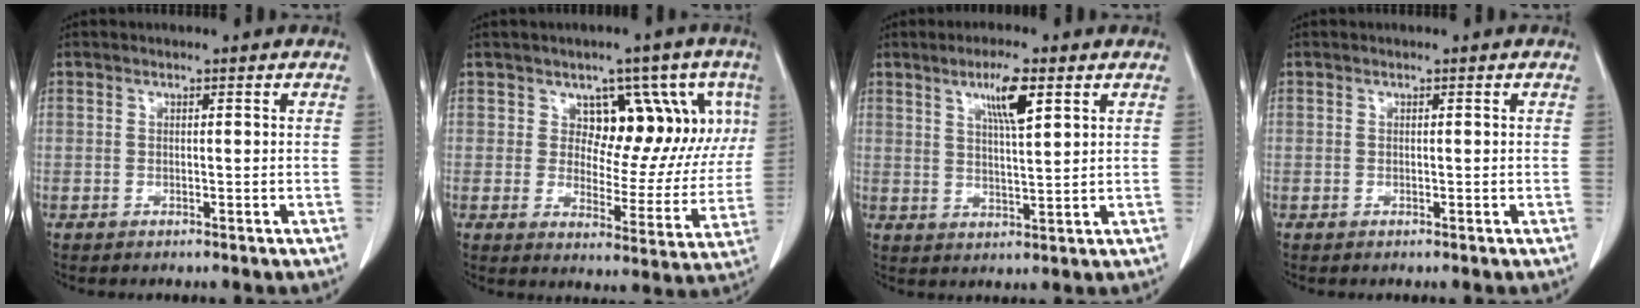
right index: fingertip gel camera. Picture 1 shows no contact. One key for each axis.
{"total": 11.4, "fx": 4.6, "fy": 6.9, "fz": 7.9, "tx": -0.077, "ty": 0.023, "tz": 0.067}
{"total": 6.2, "fx": 3.2, "fy": 0.6, "fz": 5.3, "tx": -0.095, "ty": -0.001, "tz": 0.054}
{"total": 0.0}